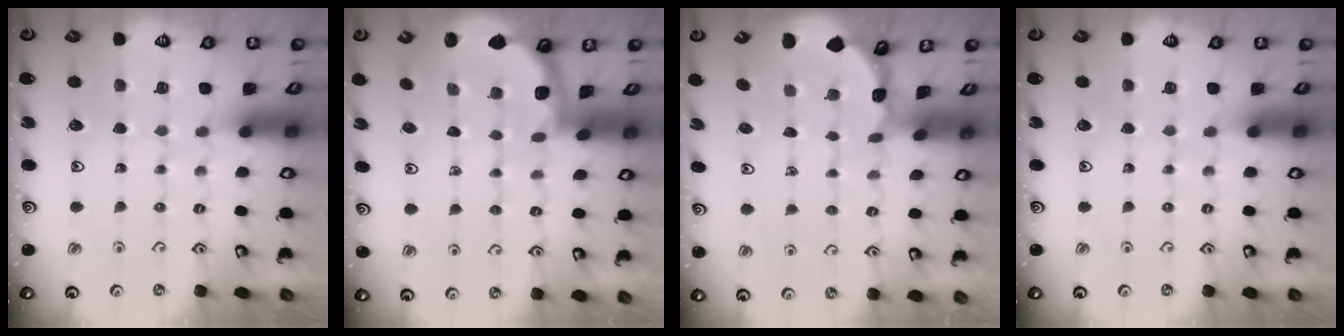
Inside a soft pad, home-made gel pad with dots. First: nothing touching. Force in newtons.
{"total": 1.6, "press": 1.6, "slide": 0.2}
{"total": 0.7, "press": 0.7, "slide": 0.1}
{"total": 0.0}